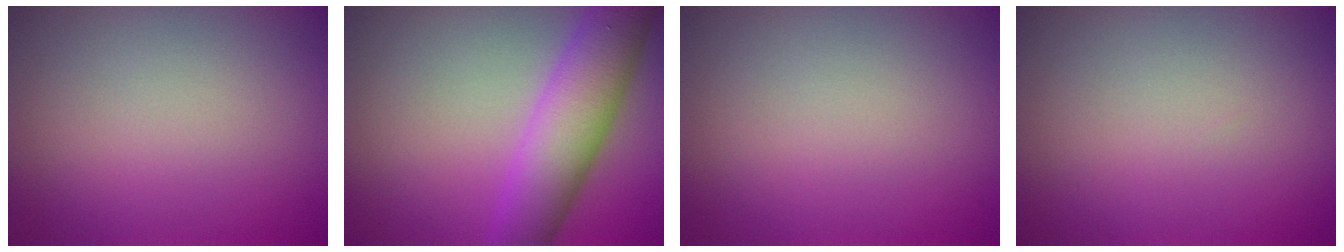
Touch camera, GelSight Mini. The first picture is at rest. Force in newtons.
{"total": 7.4, "press": 7.4, "slide": 0.7}
{"total": 0.0}
{"total": 0.0}